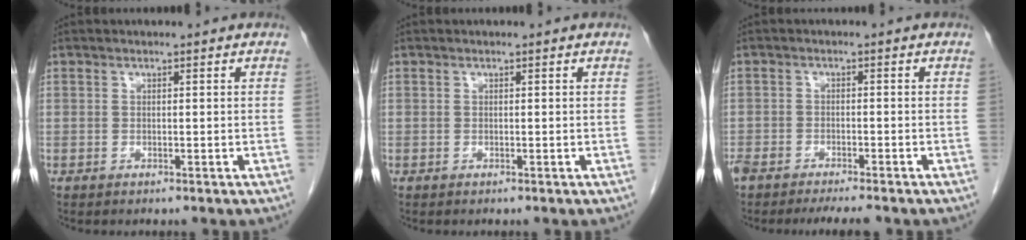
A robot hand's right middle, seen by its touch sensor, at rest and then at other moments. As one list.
[{"total": 0.0}, {"total": 7.4, "force": [-6.2, 1.5, 3.8], "torque": [-0.062, -0.006, -0.099]}]